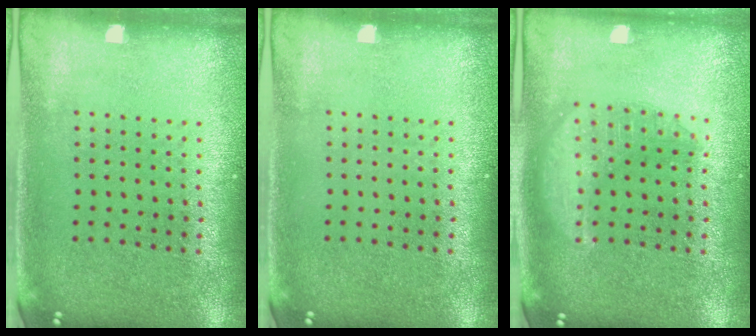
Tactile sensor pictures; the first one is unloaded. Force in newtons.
{"total": 0.0}
{"total": 2.9, "press": 2.9, "slide": 0.3}